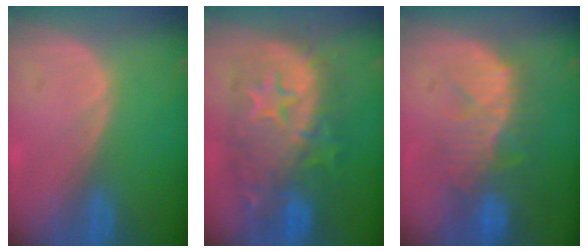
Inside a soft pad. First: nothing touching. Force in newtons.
{"total": 12.6, "press": 12.6, "slide": 1.1}
{"total": 10.1, "press": 8.9, "slide": 4.7}